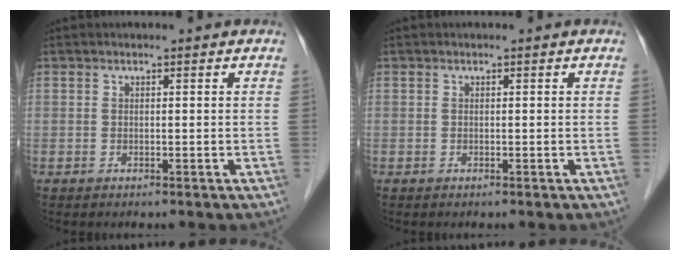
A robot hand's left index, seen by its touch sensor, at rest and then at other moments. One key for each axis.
{"total": 0.0}